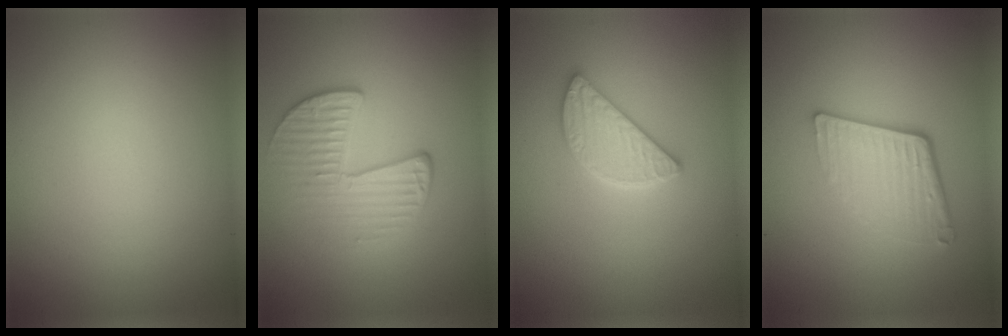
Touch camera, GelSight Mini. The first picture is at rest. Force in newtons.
{"total": 3.0, "press": 2.4, "slide": 1.8}
{"total": 3.2, "press": 3.0, "slide": 1.2}
{"total": 4.4, "press": 2.9, "slide": 3.3}